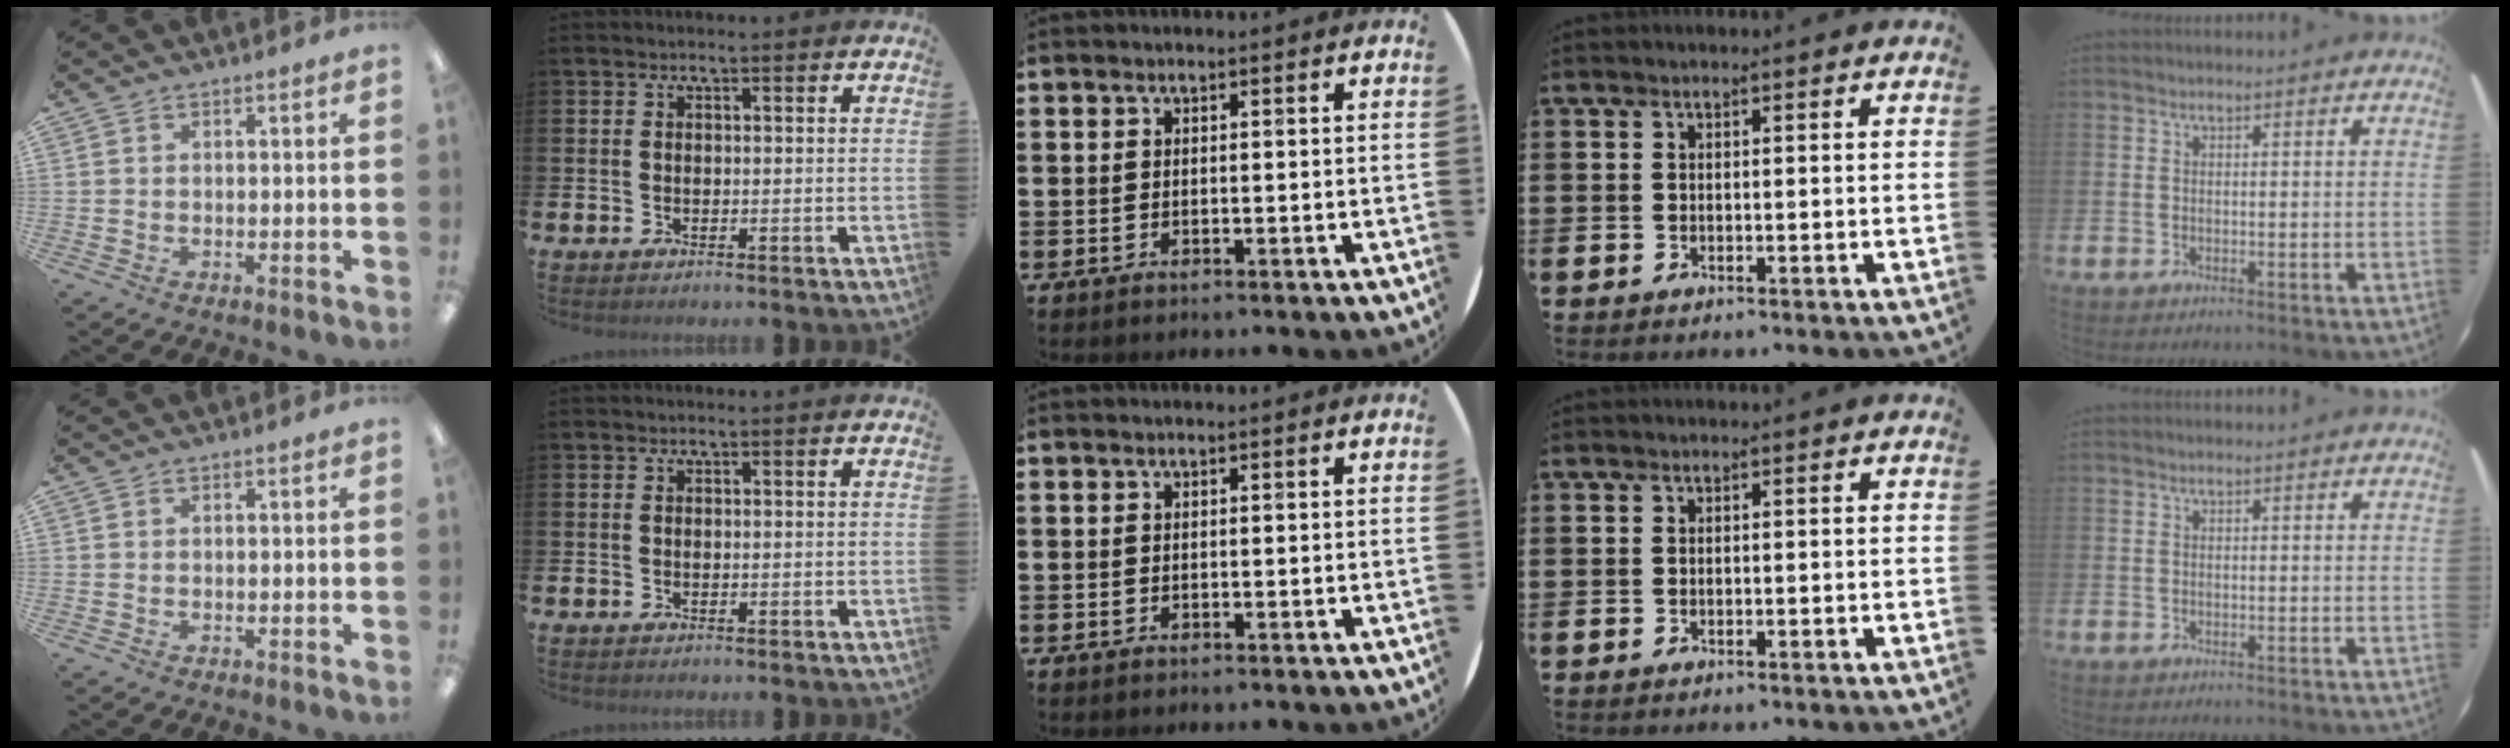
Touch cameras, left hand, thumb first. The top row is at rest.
{}